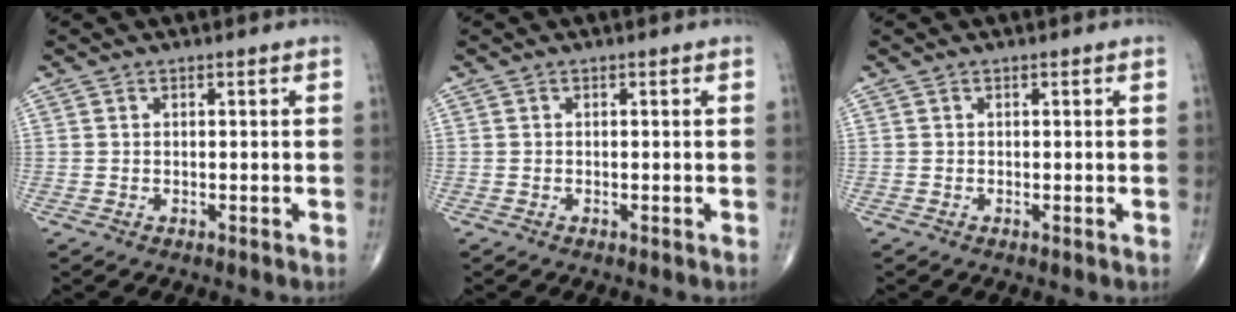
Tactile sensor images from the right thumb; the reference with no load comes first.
{"total": 0.0}
{"total": 0.0}